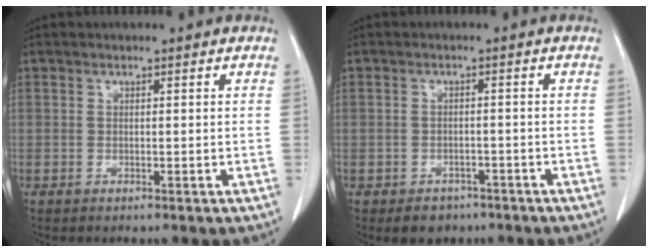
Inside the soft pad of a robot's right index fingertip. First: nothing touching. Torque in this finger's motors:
{"motor_torque": [-1.18, 0.03, -0.45, -0.16]}